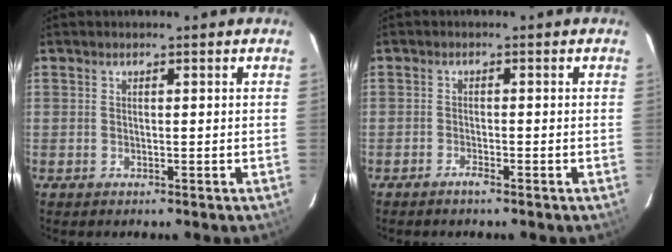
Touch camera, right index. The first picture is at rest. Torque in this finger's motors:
{"motor_torque": [0.13, -0.10, 0.05, 0.02]}